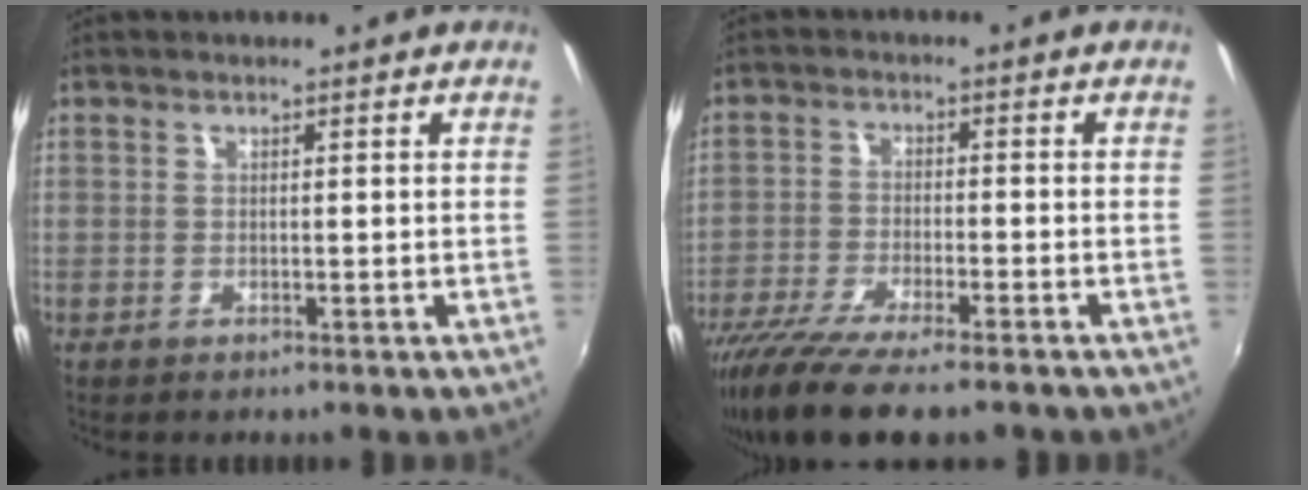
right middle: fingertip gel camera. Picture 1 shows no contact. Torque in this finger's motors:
{"motor_torque": [1.14, -1.00, 0.27, 0.14]}